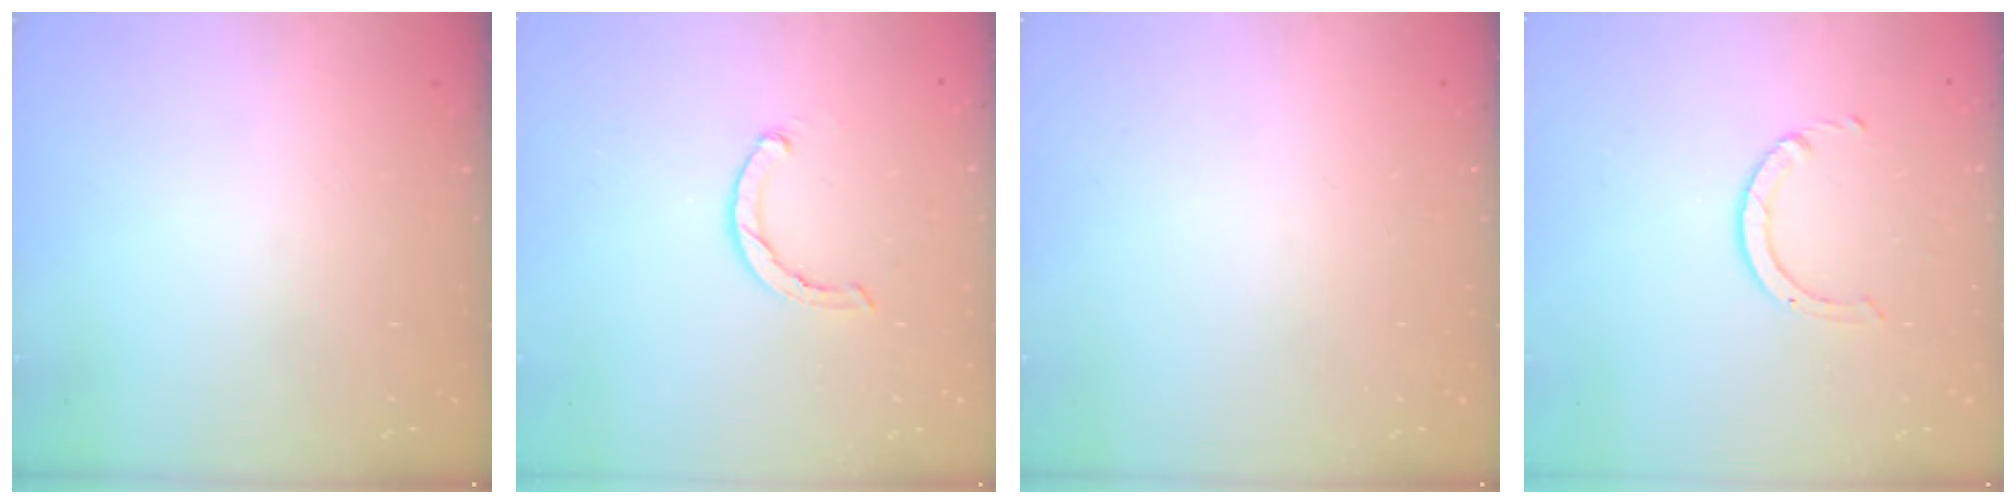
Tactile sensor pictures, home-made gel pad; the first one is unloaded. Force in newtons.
{"total": 1.8, "press": 1.8, "slide": 0.4}
{"total": 0.0}
{"total": 2.5, "press": 2.5, "slide": 0.2}